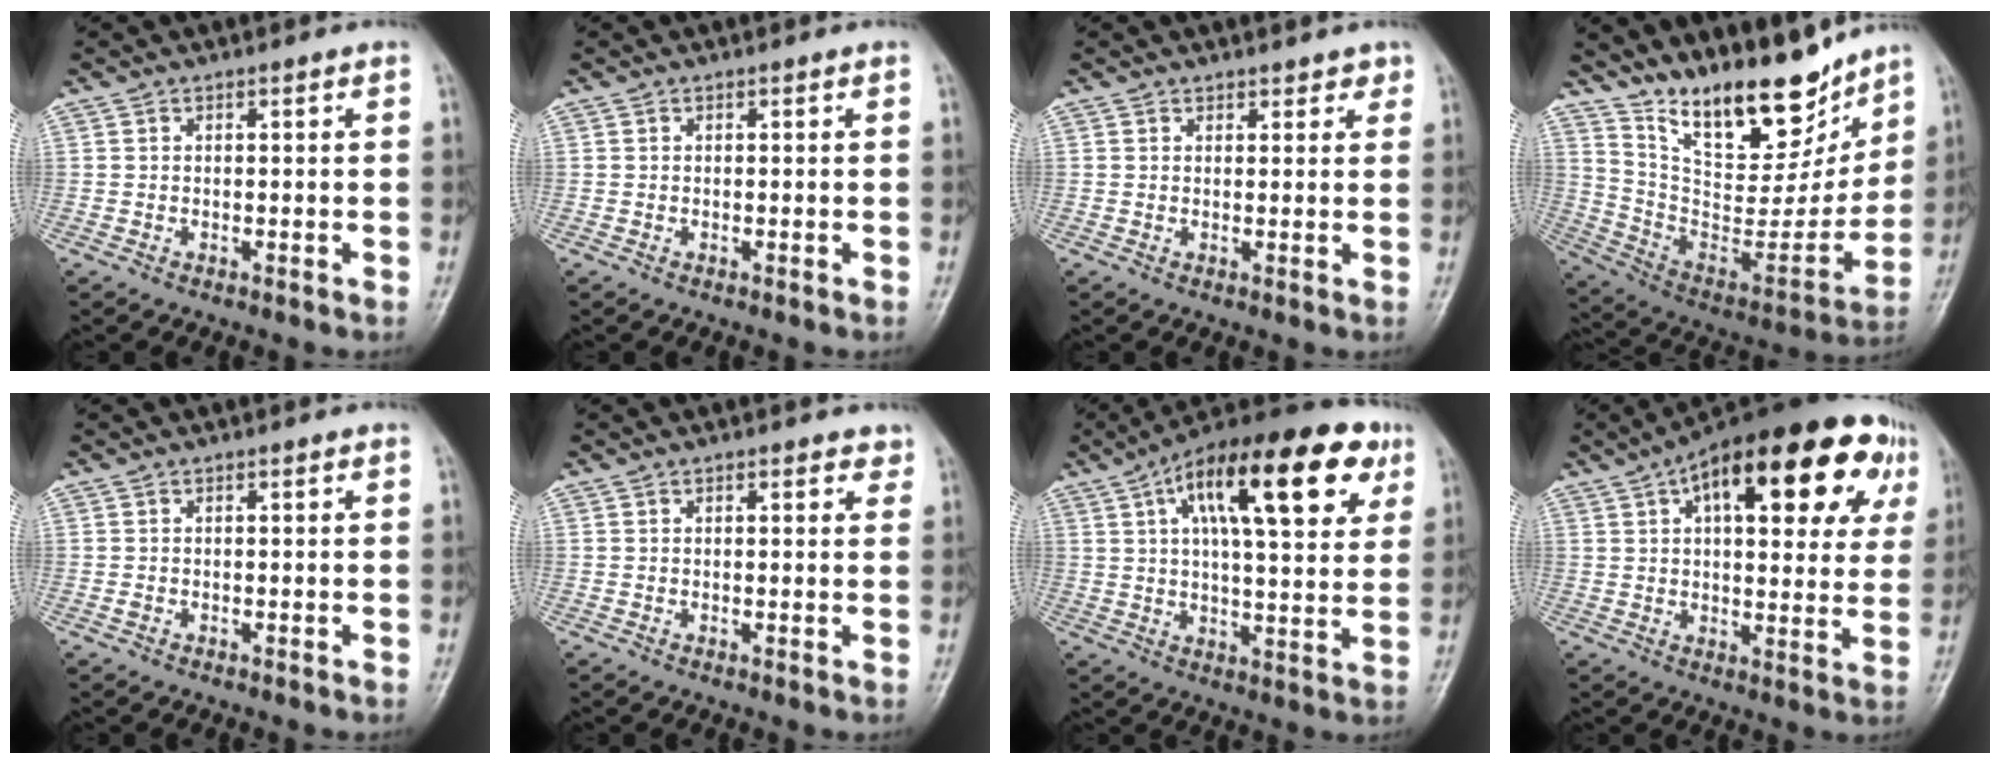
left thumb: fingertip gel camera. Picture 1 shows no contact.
{"total": 0.0}
{"total": 2.3, "force": [1.8, 1.3, 0.7], "torque": [0.015, -0.008, 0.017]}
{"total": 23.1, "force": [16.7, 8.6, 13.4], "torque": [-0.169, -0.088, 0.290]}
{"total": 0.8, "force": [0.0, 0.5, 0.6], "torque": [-0.009, 0.000, 0.001]}
{"total": 2.8, "force": [1.7, 1.4, 1.9], "torque": [-0.008, -0.004, 0.016]}
{"total": 23.5, "force": [9.9, 8.7, 19.5], "torque": [-0.278, 0.004, 0.145]}
{"total": 26.7, "force": [11.0, 11.5, 21.4], "torque": [-0.280, 0.025, 0.148]}